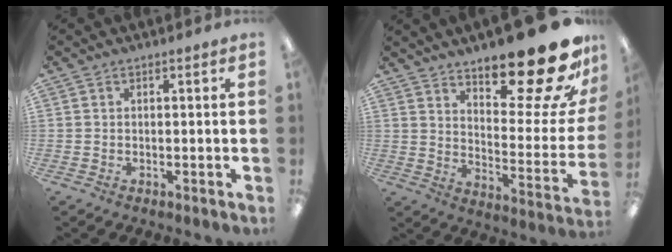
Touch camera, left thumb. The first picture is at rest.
{"total": 23.8, "force": [17.3, 6.8, 14.9], "torque": [-0.189, -0.126, 0.275]}